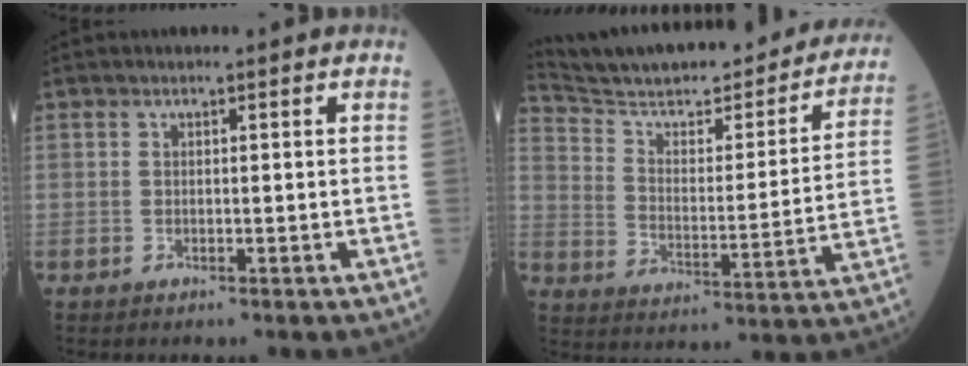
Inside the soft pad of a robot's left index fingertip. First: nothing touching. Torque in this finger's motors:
{"motor_torque": [-0.29, -0.86, 0.06, 0.01]}